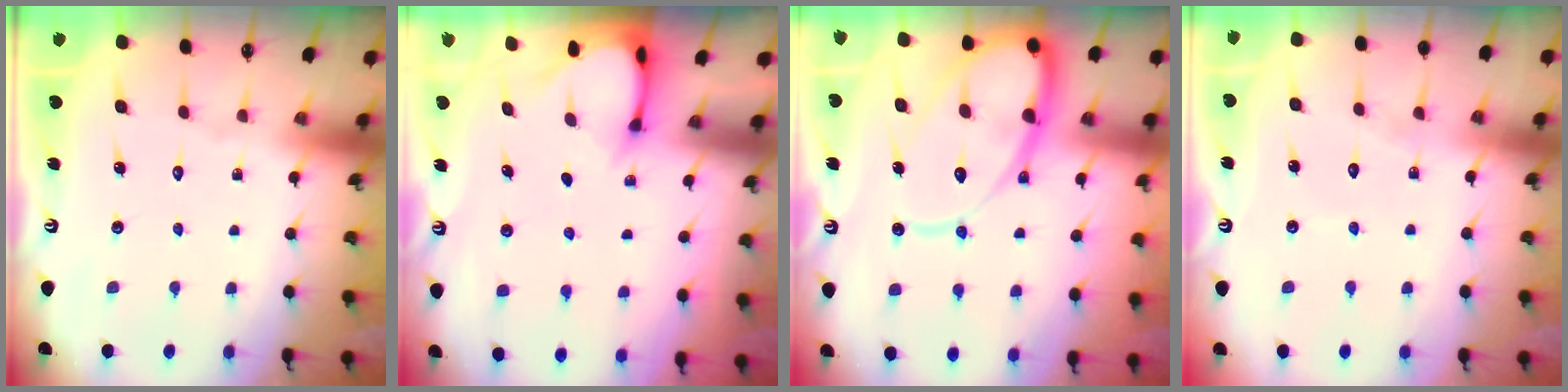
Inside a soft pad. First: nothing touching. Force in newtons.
{"total": 3.2, "press": 3.2, "slide": 0.2}
{"total": 15.9, "press": 15.8, "slide": 1.7}
{"total": 4.7, "press": 4.7, "slide": 0.5}